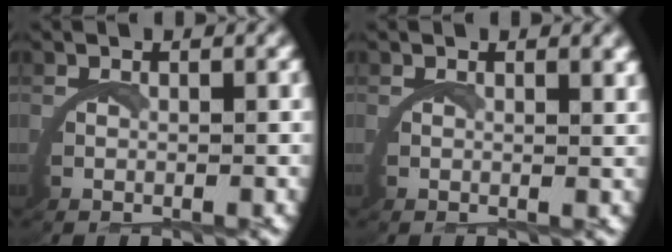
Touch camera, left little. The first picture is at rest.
{"total": 1.0, "force": [0.7, 0.0, 0.6], "torque": [-0.014, -0.001, 0.011]}